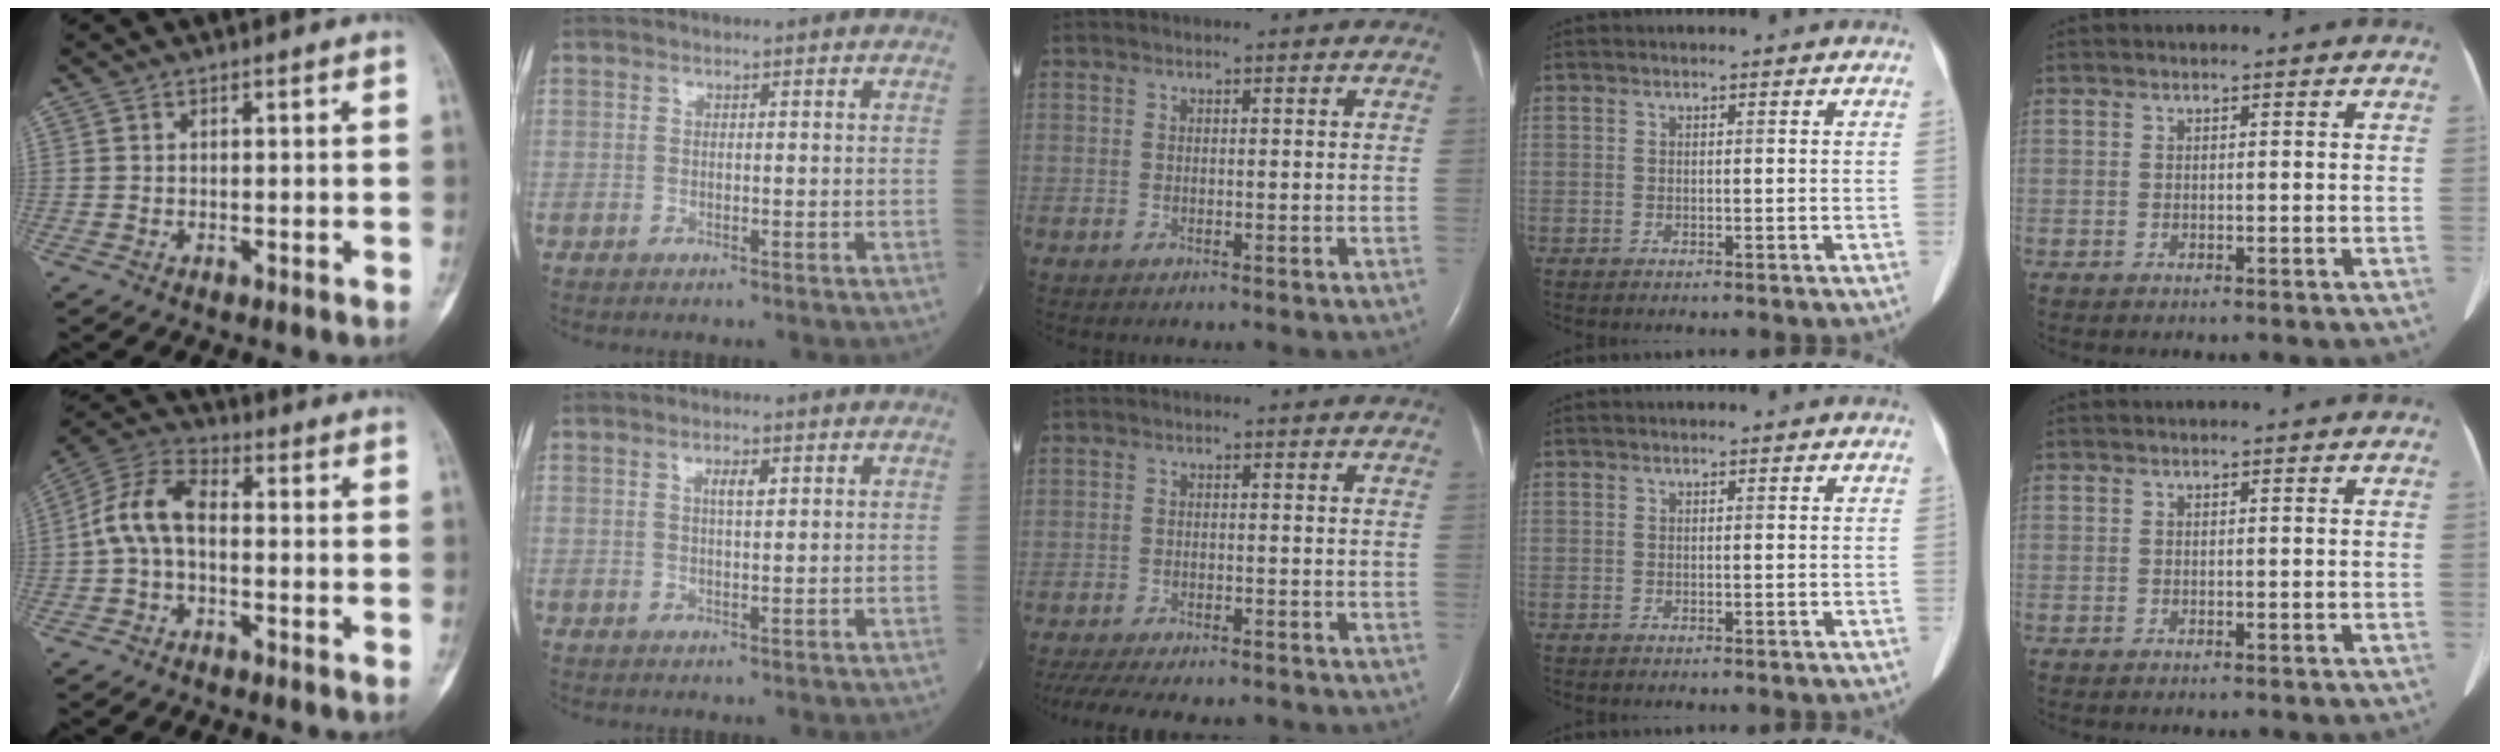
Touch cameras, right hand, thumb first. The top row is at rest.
{"thumb": {"total": 9.3, "force": [-0.7, 5.4, 7.5], "torque": [-0.149, 0.031, -0.026]}, "index": {"total": 2.3, "force": [0.9, 0.6, 2.0], "torque": [-0.036, 0.000, 0.014]}, "middle": {"total": 13.7, "force": [-11.9, 3.6, 5.9], "torque": [-0.128, -0.011, -0.162]}}